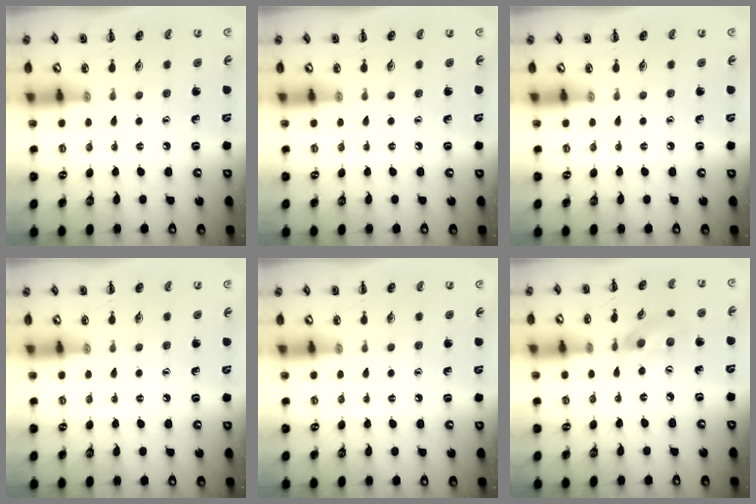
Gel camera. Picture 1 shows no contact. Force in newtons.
{"total": 0.0}
{"total": 0.0}
{"total": 0.0}
{"total": 0.0}
{"total": 5.8, "press": 5.7, "slide": 0.6}